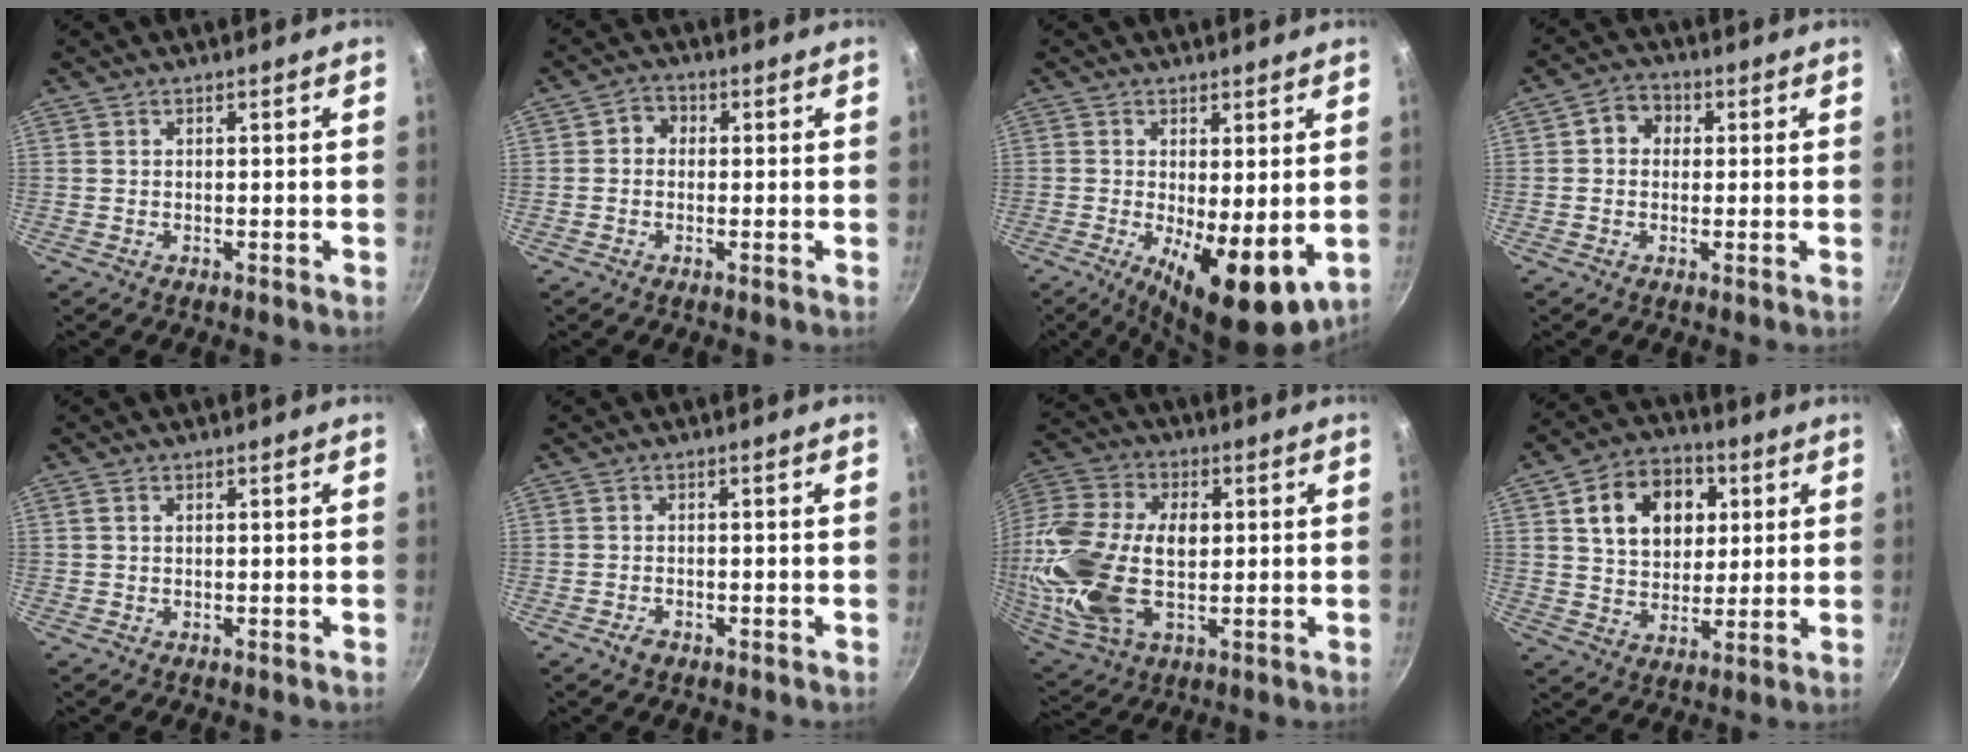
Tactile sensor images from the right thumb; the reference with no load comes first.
{"total": 3.1, "force": [0.1, 2.7, 1.5], "torque": [-0.012, 0.009, -0.008]}
{"total": 11.7, "force": [-1.7, 4.2, 10.8], "torque": [-0.150, -0.014, -0.013]}
{"total": 5.2, "force": [0.9, 4.4, 2.7], "torque": [-0.019, 0.009, 0.002]}
{"total": 0.9, "force": [0.4, 0.6, 0.6], "torque": [-0.011, 0.003, 0.007]}
{"total": 1.9, "force": [-1.2, 1.0, 0.9], "torque": [-0.019, 0.008, -0.019]}
{"total": 22.7, "force": [0.3, 13.9, 17.9], "torque": [-0.366, 0.009, 0.002]}
{"total": 14.8, "force": [4.2, 11.0, 8.9], "torque": [-0.111, 0.003, 0.063]}